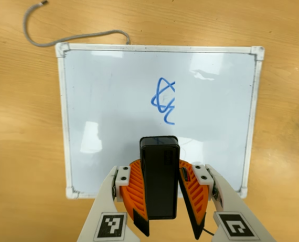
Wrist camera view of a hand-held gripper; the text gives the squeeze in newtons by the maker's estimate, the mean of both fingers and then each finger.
{"total": 9.3, "left": 9.1, "right": 9.4}